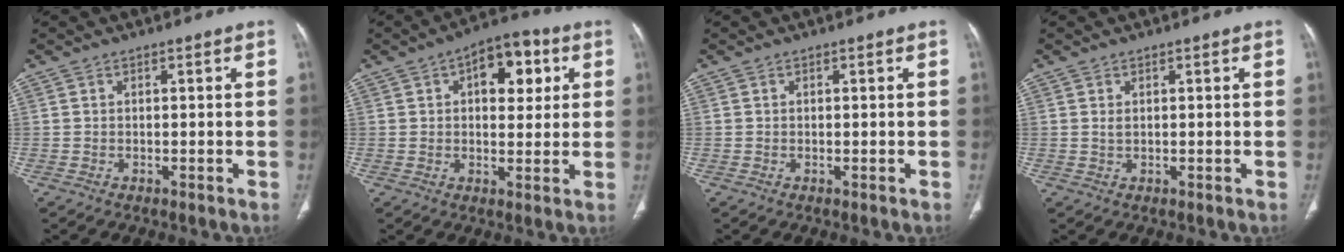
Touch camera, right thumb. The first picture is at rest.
{"total": 10.7, "force": [3.4, 6.1, 8.1], "torque": [-0.074, 0.008, 0.043]}
{"total": 0.0}
{"total": 0.9, "force": [0.3, 0.5, 0.7], "torque": [-0.017, 0.001, 0.010]}